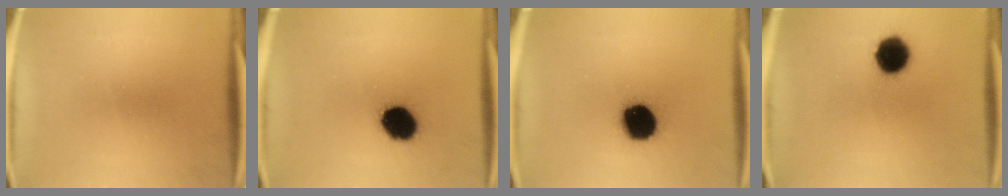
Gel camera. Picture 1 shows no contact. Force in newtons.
{"total": 11.9}
{"total": 15.9}
{"total": 10.4}